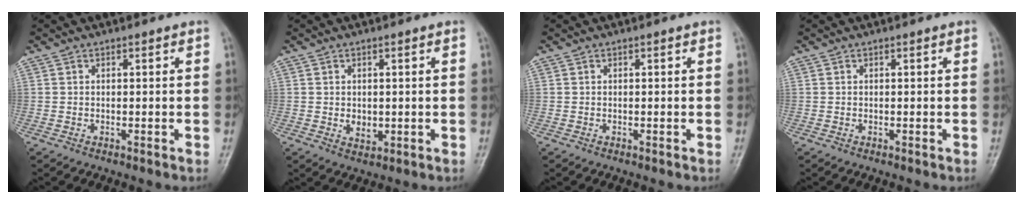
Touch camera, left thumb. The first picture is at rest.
{"total": 2.7, "force": [0.1, 2.0, 1.8], "torque": [-0.022, -0.005, 0.008]}
{"total": 0.0}
{"total": 0.0}